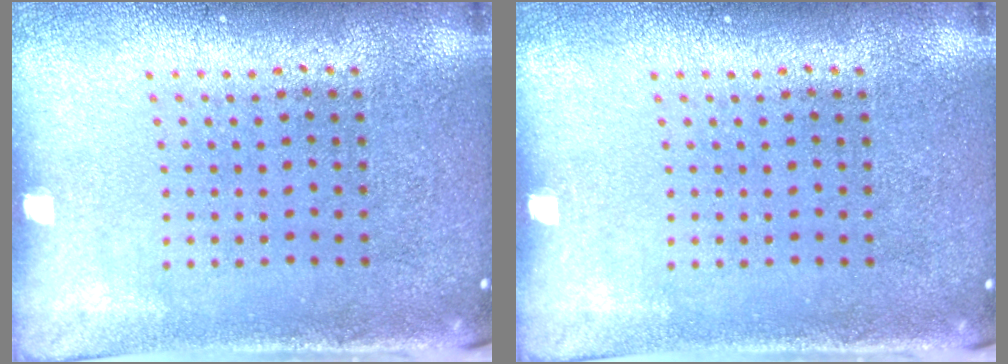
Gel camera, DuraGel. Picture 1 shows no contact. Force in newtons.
{"total": 0.0}